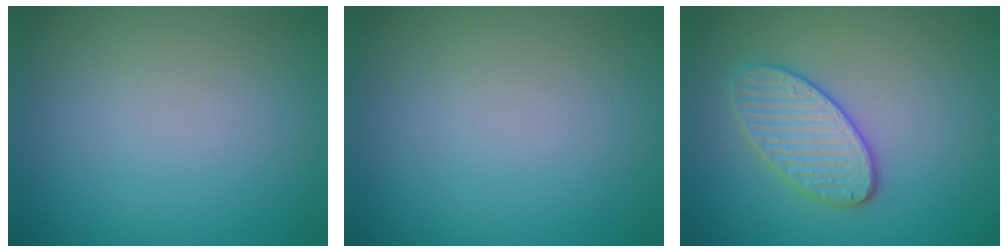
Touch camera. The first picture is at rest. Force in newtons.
{"total": 0.0}
{"total": 3.5, "press": 3.4, "slide": 0.8}